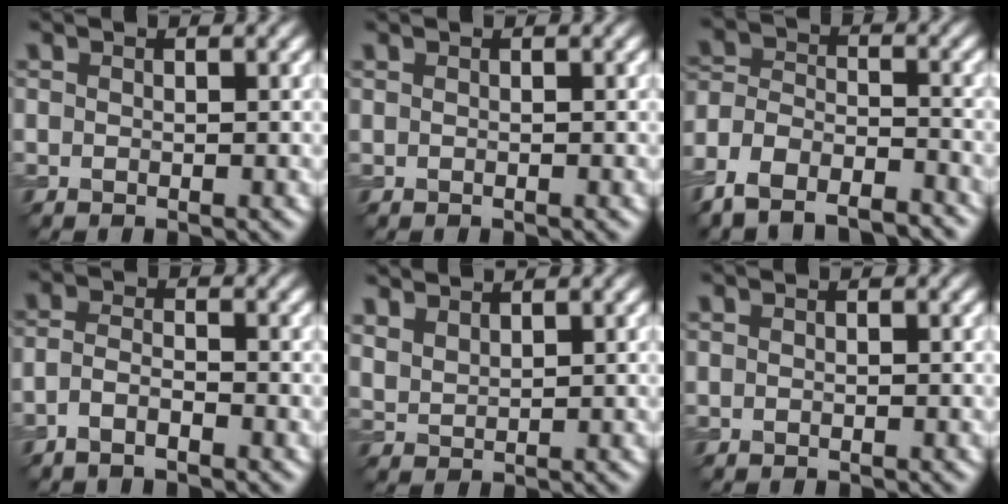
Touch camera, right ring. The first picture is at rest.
{"total": 0.0}
{"total": 8.7, "force": [-7.0, 3.9, 3.4], "torque": [-0.054, 0.000, -0.122]}
{"total": 1.9, "force": [-1.3, 0.7, 1.3], "torque": [-0.029, 0.003, -0.030]}
{"total": 3.1, "force": [2.8, 1.0, 1.0], "torque": [-0.024, 0.004, 0.056]}
{"total": 0.0}